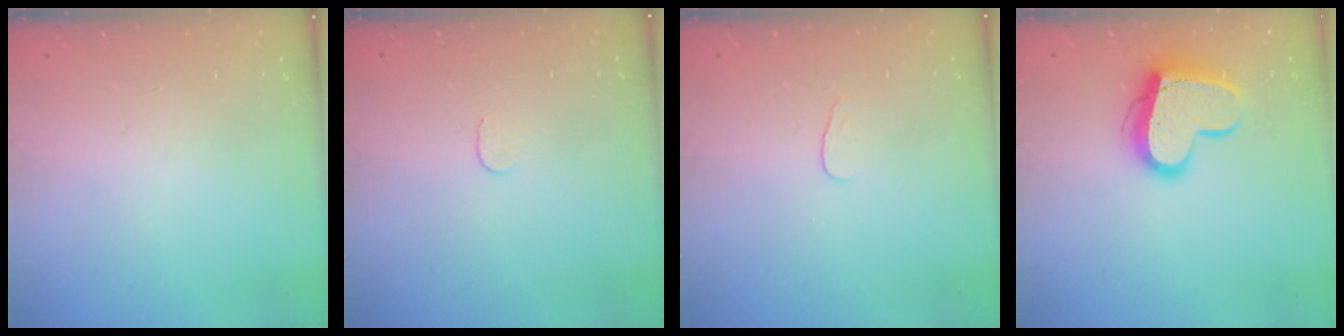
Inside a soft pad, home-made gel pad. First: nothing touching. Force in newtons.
{"total": 3.0, "press": 3.0, "slide": 0.3}
{"total": 2.8, "press": 2.8, "slide": 0.3}
{"total": 14.0, "press": 14.0, "slide": 0.6}